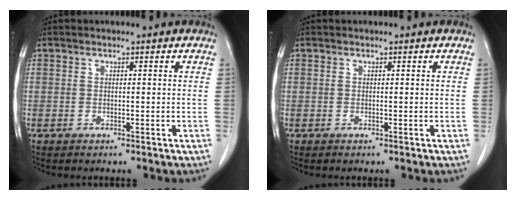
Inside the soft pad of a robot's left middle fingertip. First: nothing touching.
{"total": 0.0}